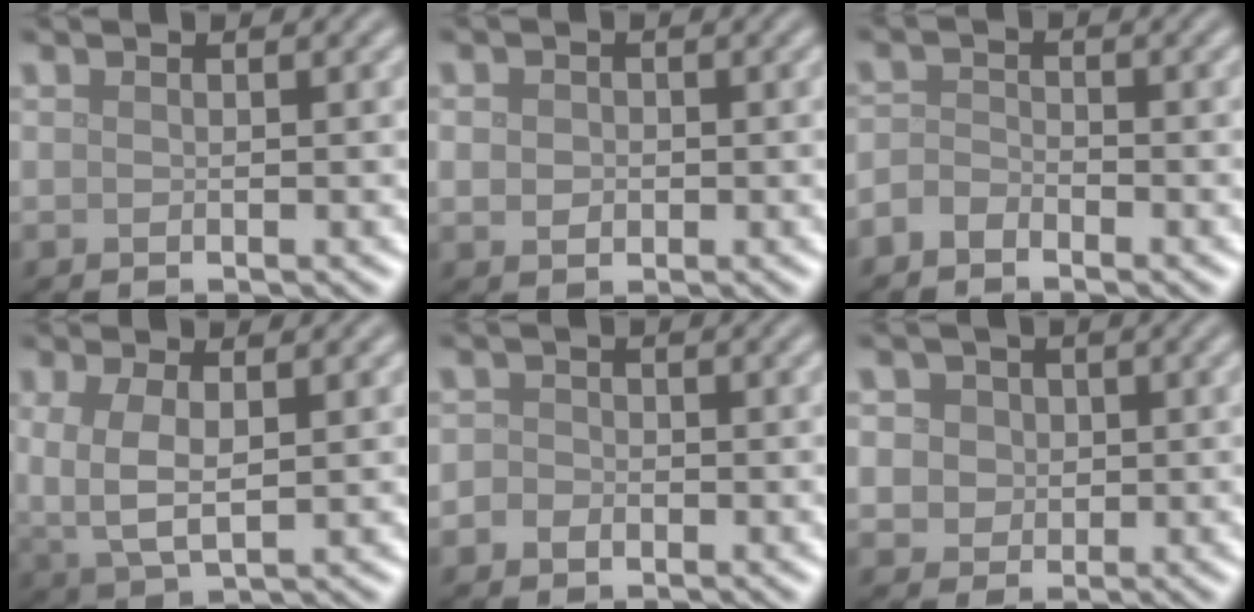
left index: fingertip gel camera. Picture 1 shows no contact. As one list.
[{"total": 2.0, "force": [0.1, 1.7, 1.0], "torque": [-0.015, 0.004, 0.000]}, {"total": 1.7, "force": [-1.3, 0.8, 0.6], "torque": [-0.012, 0.003, -0.033]}, {"total": 4.1, "force": [0.5, 1.9, 3.6], "torque": [-0.082, -0.002, 0.013]}, {"total": 1.8, "force": [-0.5, 1.6, 0.7], "torque": [0.003, 0.005, -0.017]}, {"total": 5.4, "force": [1.9, 4.5, 2.3], "torque": [-0.039, 0.023, 0.016]}]